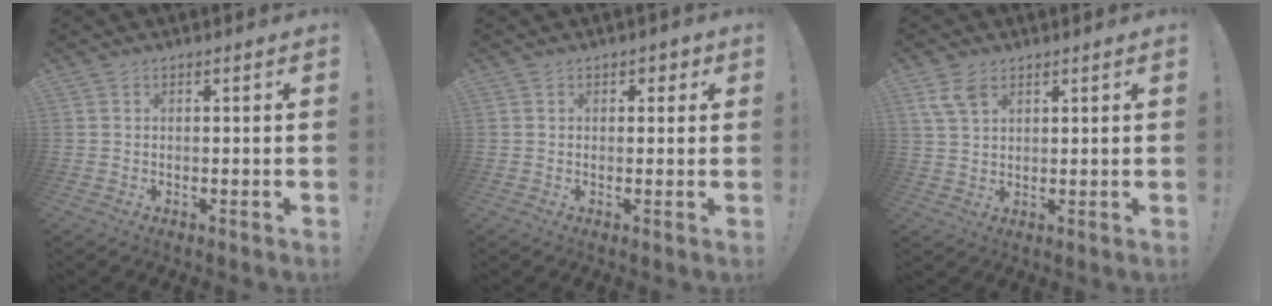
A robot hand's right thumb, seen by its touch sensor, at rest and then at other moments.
{"total": 1.6, "force": [0.5, 1.4, 0.7], "torque": [0.007, -0.004, 0.003]}
{"total": 6.2, "force": [3.5, 3.7, 3.6], "torque": [-0.074, -0.003, 0.072]}